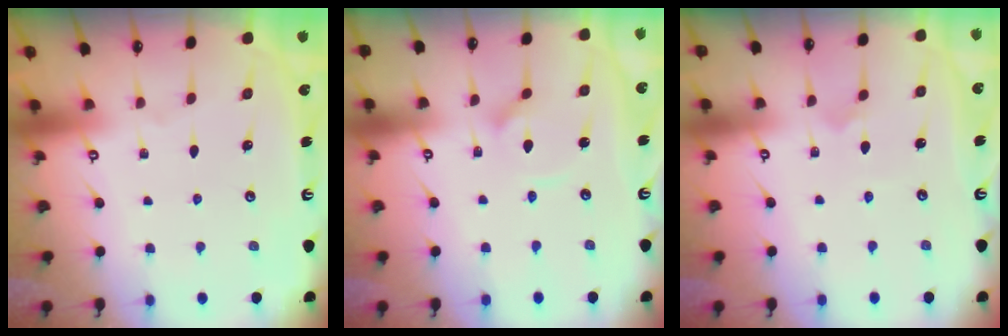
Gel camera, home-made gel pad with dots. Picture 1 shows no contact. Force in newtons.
{"total": 5.4, "press": 5.4, "slide": 0.4}
{"total": 3.3, "press": 3.3, "slide": 0.3}